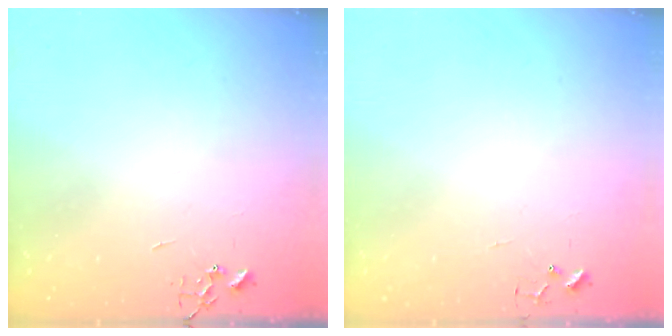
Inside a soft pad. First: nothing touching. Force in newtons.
{"total": 4.9, "press": 4.8, "slide": 0.4}